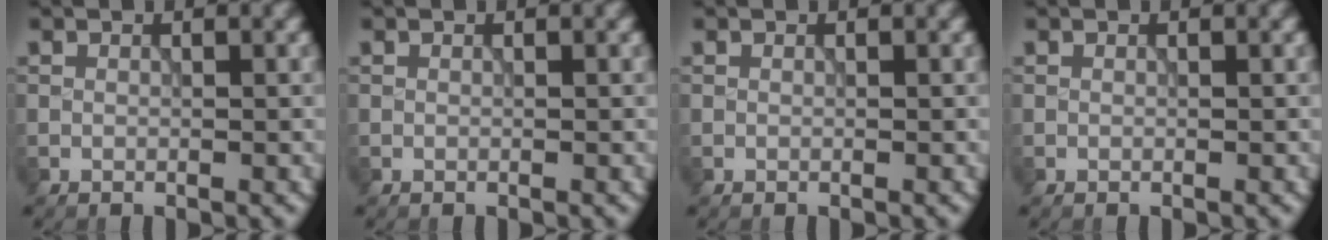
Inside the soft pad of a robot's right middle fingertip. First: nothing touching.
{"total": 0.0}
{"total": 0.0}
{"total": 0.0}